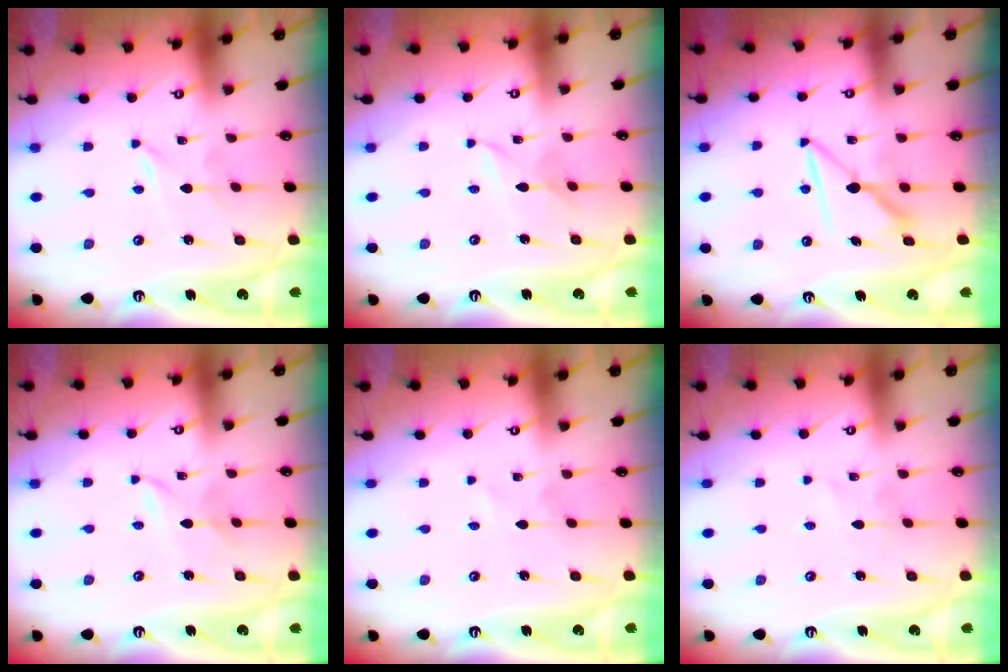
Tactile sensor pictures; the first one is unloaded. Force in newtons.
{"total": 2.6, "press": 2.6, "slide": 0.3}
{"total": 9.1, "press": 9.1, "slide": 0.5}
{"total": 1.9, "press": 1.9, "slide": 0.2}
{"total": 0.0}
{"total": 2.3, "press": 2.3, "slide": 0.2}